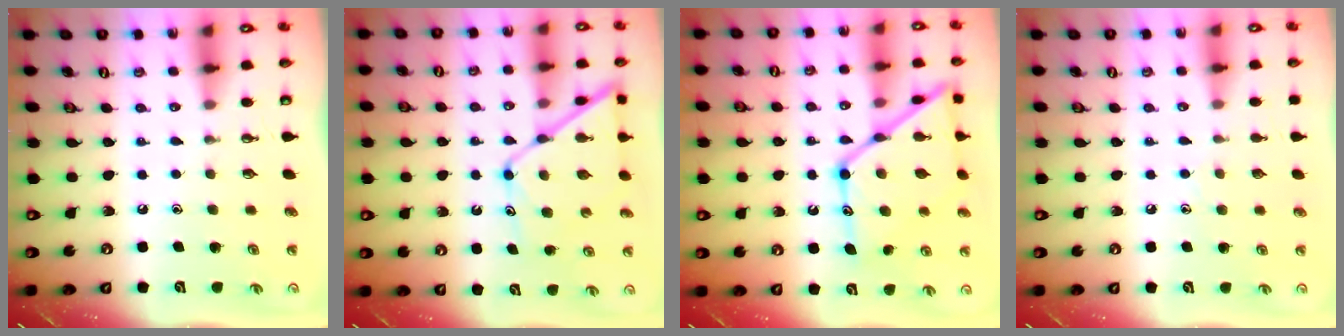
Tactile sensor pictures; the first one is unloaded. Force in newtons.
{"total": 12.3, "press": 12.3, "slide": 1.1}
{"total": 20.0, "press": 19.9, "slide": 1.7}
{"total": 5.5, "press": 5.5, "slide": 0.6}